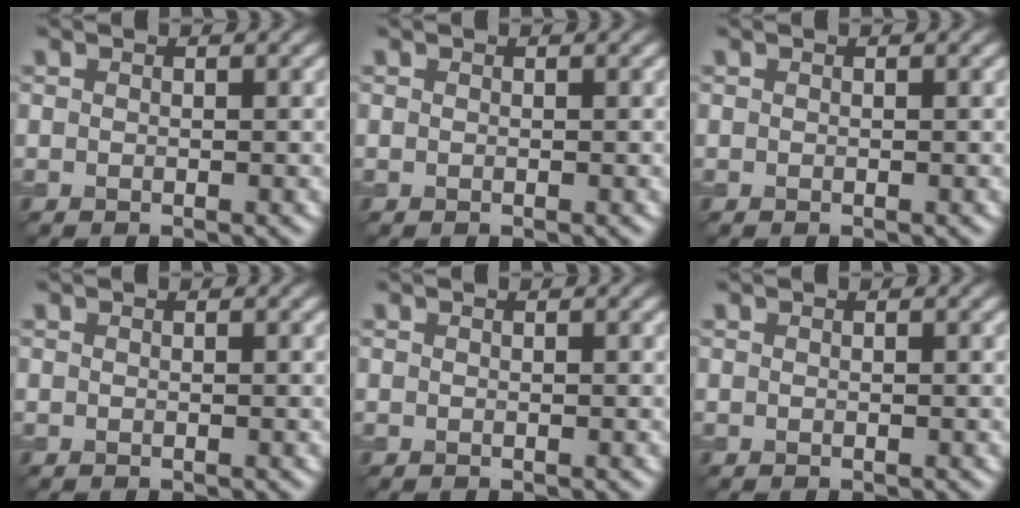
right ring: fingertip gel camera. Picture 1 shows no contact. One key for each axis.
{"total": 0.0}
{"total": 0.0}
{"total": 0.0}
{"total": 0.0}
{"total": 0.0}